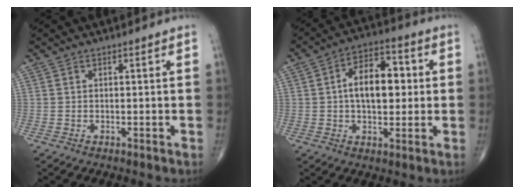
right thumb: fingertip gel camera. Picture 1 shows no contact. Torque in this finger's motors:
{"motor_torque": [0.09, 0.53, 0.57, -0.17, 0.11]}